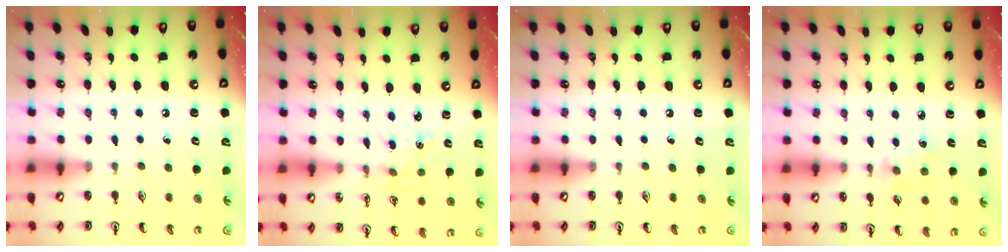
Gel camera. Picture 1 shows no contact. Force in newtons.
{"total": 0.0}
{"total": 0.0}
{"total": 2.0, "press": 2.0, "slide": 0.4}